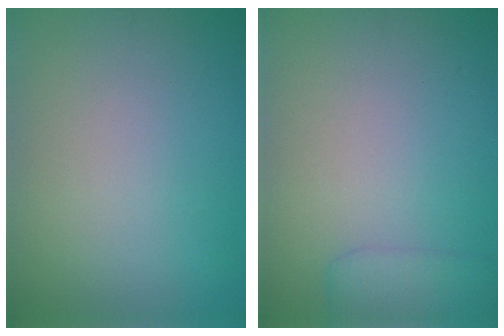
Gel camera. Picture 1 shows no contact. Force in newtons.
{"total": 2.5, "press": 2.5, "slide": 0.2}